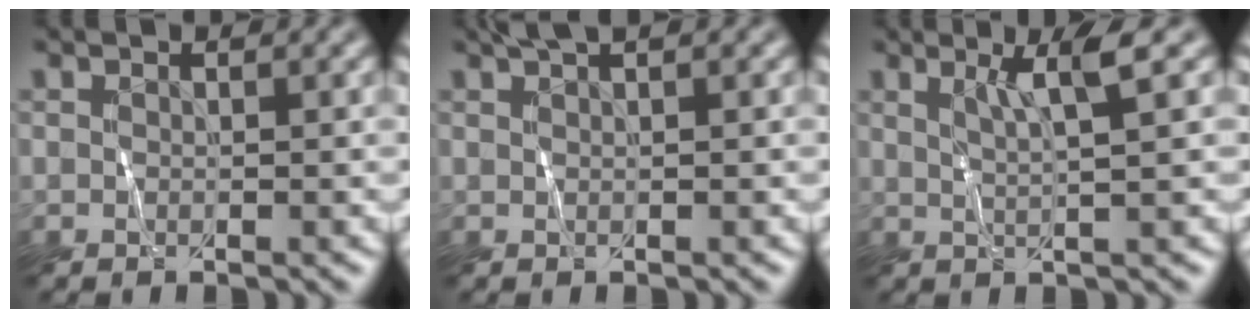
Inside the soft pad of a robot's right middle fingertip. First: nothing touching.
{"total": 2.0, "force": [1.5, 0.4, 1.3], "torque": [-0.014, 0.006, 0.020]}
{"total": 3.0, "force": [1.5, 0.3, 2.6], "torque": [-0.039, 0.005, 0.027]}